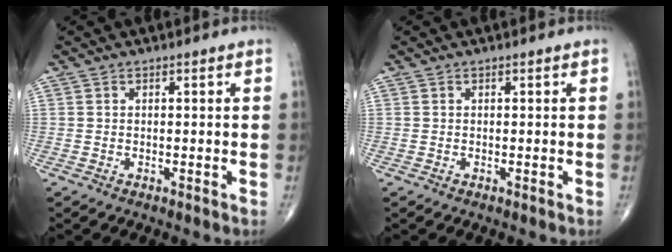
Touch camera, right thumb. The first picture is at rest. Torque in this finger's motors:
{"motor_torque": [0.00, 0.00, 0.00, 0.00, 0.00]}